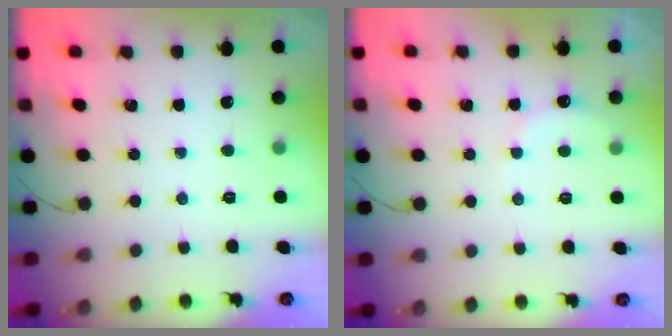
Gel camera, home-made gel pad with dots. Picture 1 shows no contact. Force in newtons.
{"total": 5.3, "press": 5.2, "slide": 1.2}